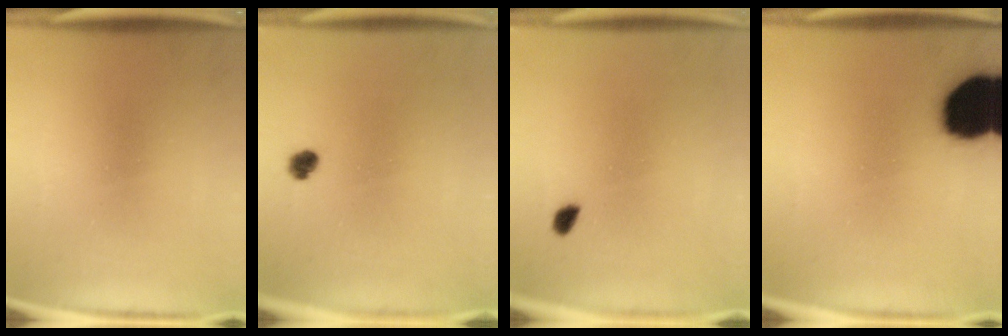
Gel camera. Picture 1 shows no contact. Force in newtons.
{"total": 2.2}
{"total": 1.7}
{"total": 19.7}